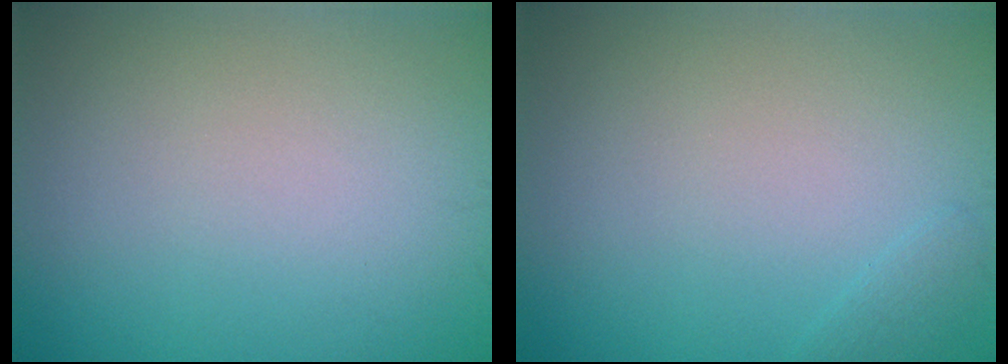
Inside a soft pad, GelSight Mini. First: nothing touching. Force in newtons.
{"total": 0.7, "press": 0.7, "slide": 0.0}